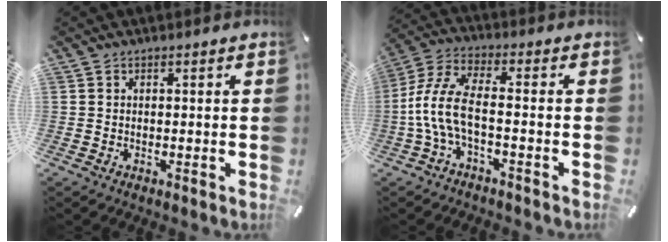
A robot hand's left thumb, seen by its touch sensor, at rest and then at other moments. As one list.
[{"total": 9.7, "force": [-2.5, 3.6, 8.6], "torque": [-0.189, -0.011, -0.047]}]